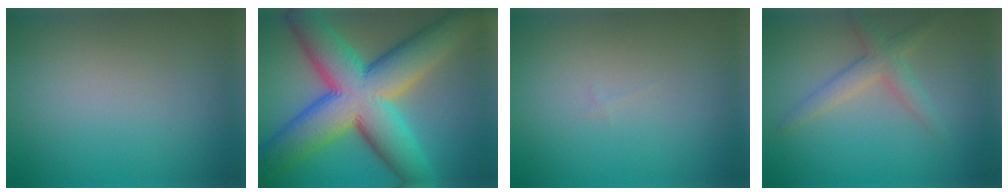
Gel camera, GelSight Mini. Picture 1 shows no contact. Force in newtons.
{"total": 14.9, "press": 14.9, "slide": 0.8}
{"total": 0.0}
{"total": 2.6, "press": 2.6, "slide": 0.2}